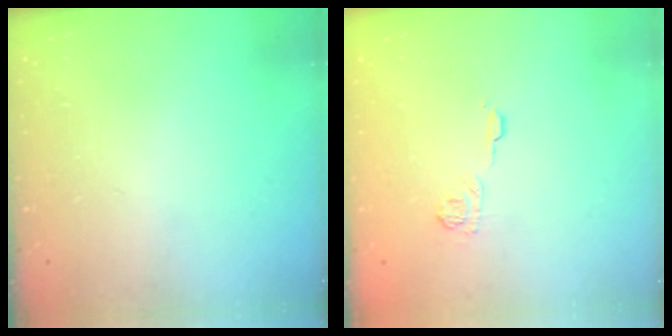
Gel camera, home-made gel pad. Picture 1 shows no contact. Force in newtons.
{"total": 5.2, "press": 4.9, "slide": 1.5}